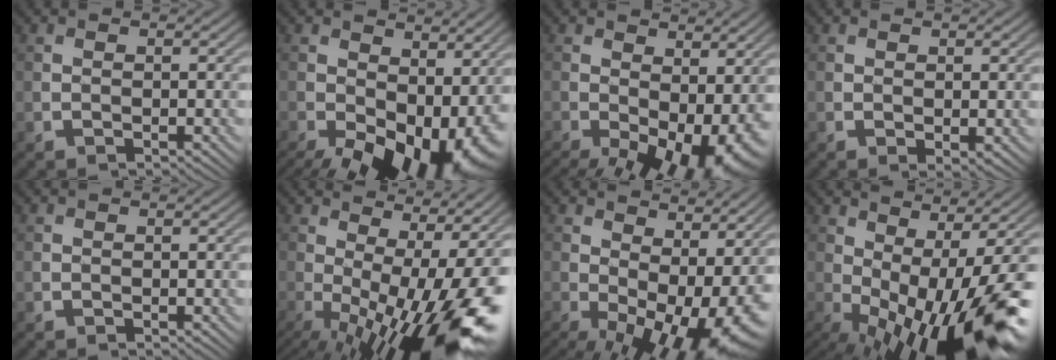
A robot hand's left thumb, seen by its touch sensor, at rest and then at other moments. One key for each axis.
{"total": 15.6, "fx": -4.0, "fy": 9.0, "fz": 12.1, "tx": -0.206, "ty": -0.048, "tz": -0.025}
{"total": 12.6, "fx": -4.3, "fy": 6.0, "fz": 10.2, "tx": -0.166, "ty": -0.038, "tz": -0.045}
{"total": 1.0, "fx": 0.1, "fy": 0.4, "fz": 0.9, "tx": -0.016, "ty": -0.005, "tz": 0.010}
{"total": 0.0}
{"total": 18.0, "fx": -2.1, "fy": 5.9, "fz": 16.9, "tx": -0.217, "ty": -0.011, "tz": -0.012}
{"total": 13.6, "fx": -1.2, "fy": 6.4, "fz": 11.9, "tx": -0.187, "ty": -0.019, "tz": 0.006}
{"total": 16.9, "fx": -3.4, "fy": 5.0, "fz": 15.8, "tx": -0.237, "ty": -0.005, "tz": -0.036}